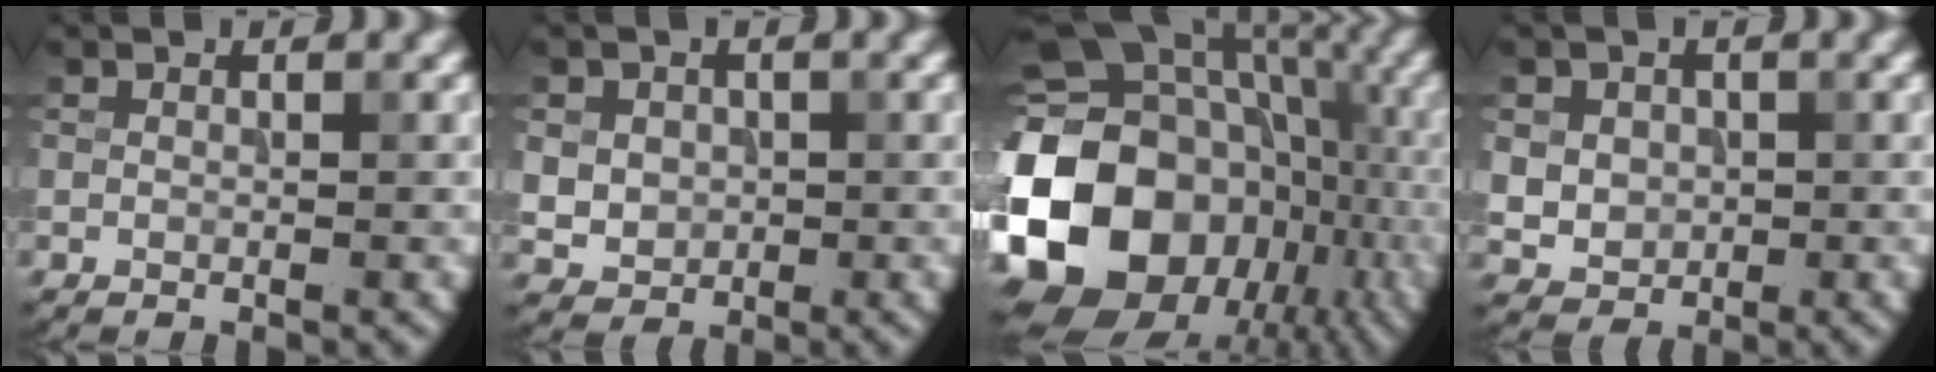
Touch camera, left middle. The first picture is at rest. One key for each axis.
{"total": 3.5, "fx": 0.6, "fy": 3.1, "fz": 1.5, "tx": -0.035, "ty": 0.003, "tz": 0.012}
{"total": 20.3, "fx": -4.9, "fy": 16.5, "fz": 10.8, "tx": -0.222, "ty": 0.005, "tz": -0.086}
{"total": 3.8, "fx": 0.7, "fy": 3.4, "fz": 1.6, "tx": -0.040, "ty": 0.004, "tz": 0.014}